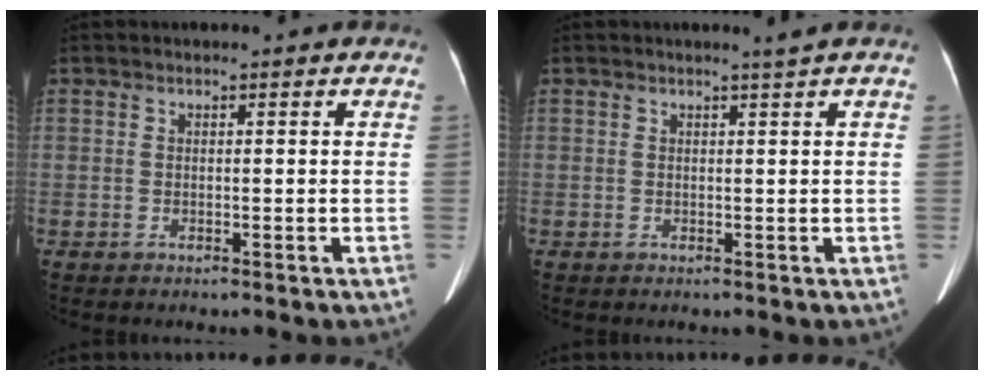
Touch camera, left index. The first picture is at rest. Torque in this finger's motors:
{"motor_torque": [-0.19, -0.14, -0.06, 0.01]}